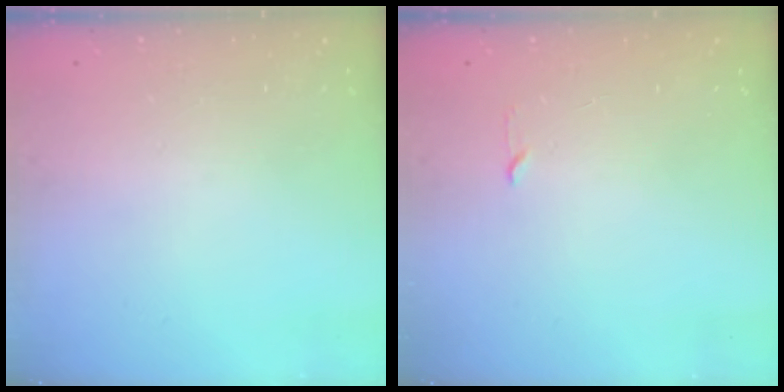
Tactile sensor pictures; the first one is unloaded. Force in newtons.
{"total": 2.3, "press": 2.2, "slide": 0.3}